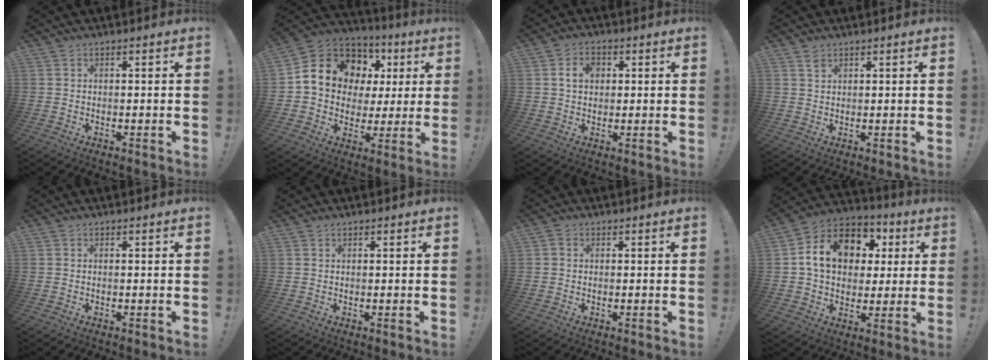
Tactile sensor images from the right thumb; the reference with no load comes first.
{"total": 14.6, "force": [5.5, 11.6, 7.0], "torque": [-0.113, -0.025, 0.116]}
{"total": 5.7, "force": [1.2, 4.2, 3.6], "torque": [-0.055, 0.007, 0.019]}
{"total": 1.8, "force": [1.3, 1.0, 0.7], "torque": [-0.002, -0.006, 0.022]}
{"total": 0.0}
{"total": 0.0}
{"total": 0.9, "force": [-0.2, 0.9, 0.2], "torque": [-0.007, 0.006, -0.003]}
{"total": 16.1, "force": [4.2, 12.4, 9.4], "torque": [-0.142, -0.002, 0.083]}